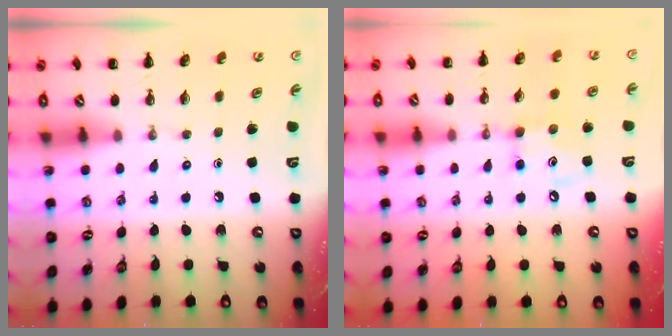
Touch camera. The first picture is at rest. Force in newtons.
{"total": 7.6, "press": 7.5, "slide": 1.1}